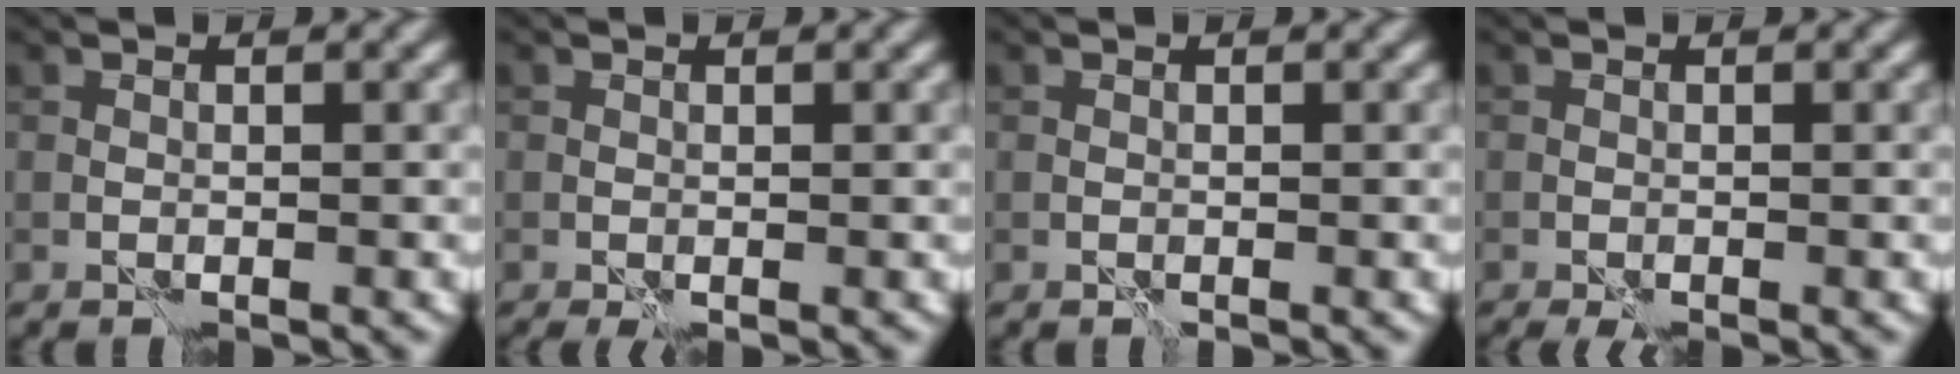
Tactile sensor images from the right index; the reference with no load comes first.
{"total": 0.9, "force": [-0.4, 0.2, 0.8], "torque": [-0.017, -0.004, -0.006]}
{"total": 0.0}
{"total": 1.6, "force": [-1.2, 0.2, 1.1], "torque": [-0.017, -0.002, -0.018]}